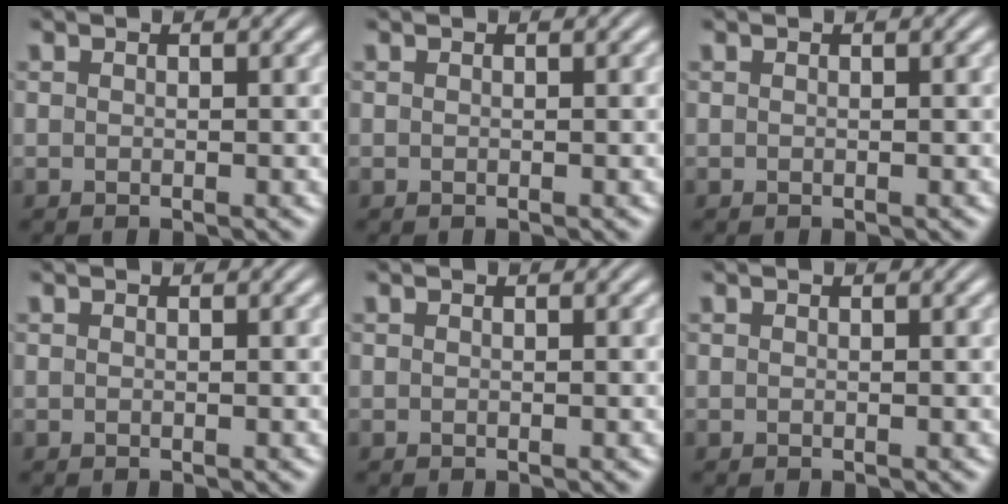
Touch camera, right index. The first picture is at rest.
{"total": 0.0}
{"total": 0.0}
{"total": 0.0}
{"total": 0.0}
{"total": 0.0}